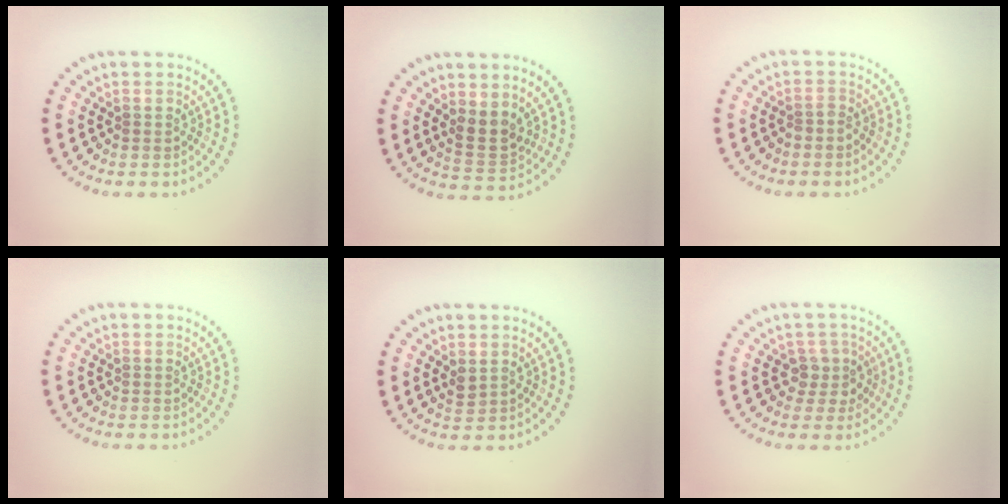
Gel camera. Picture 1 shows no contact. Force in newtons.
{"total": 2.6, "press": 2.2, "slide": 1.3}
{"total": 0.7, "press": 0.3, "slide": 0.6}
{"total": 0.0}
{"total": 1.0, "press": 1.0, "slide": 0.3}
{"total": 2.2, "press": 1.8, "slide": 1.2}